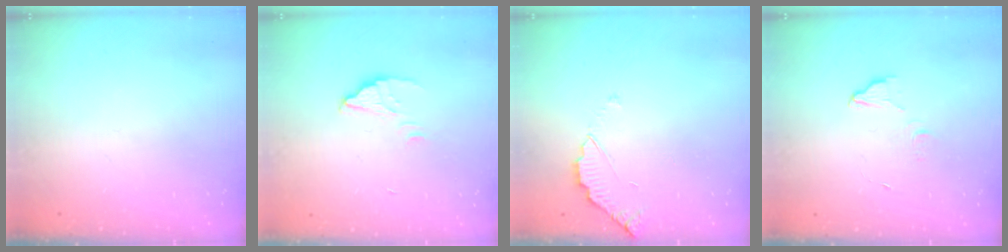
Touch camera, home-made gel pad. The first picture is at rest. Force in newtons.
{"total": 2.4, "press": 2.4, "slide": 0.1}
{"total": 3.4, "press": 3.4, "slide": 0.3}
{"total": 3.3, "press": 3.3, "slide": 0.2}